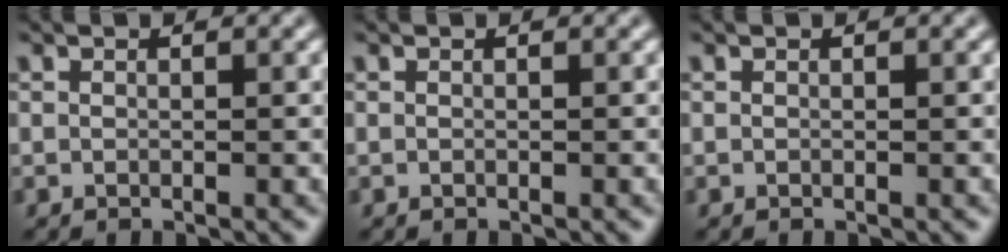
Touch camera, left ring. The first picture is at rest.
{"total": 0.0}
{"total": 0.0}